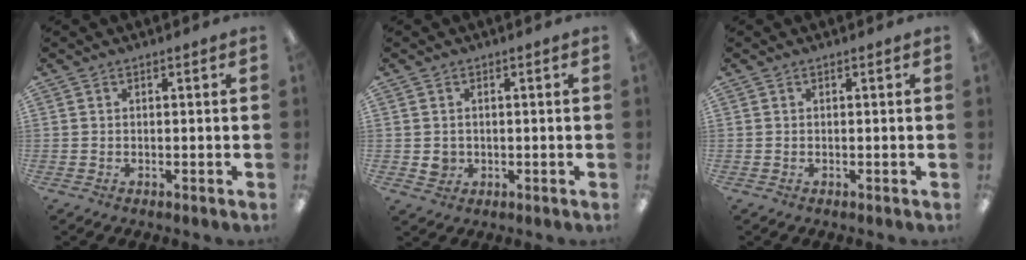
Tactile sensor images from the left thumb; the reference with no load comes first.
{"total": 2.8, "force": [0.0, 2.7, 0.6], "torque": [-0.005, 0.000, 0.000]}
{"total": 0.0}